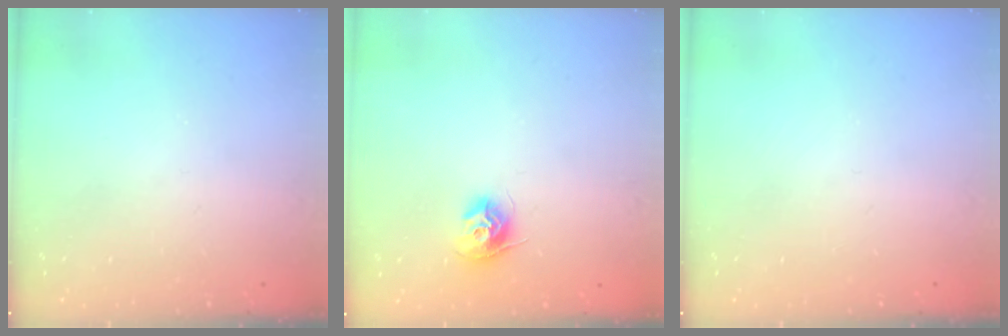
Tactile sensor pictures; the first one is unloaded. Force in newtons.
{"total": 9.7, "press": 9.7, "slide": 0.5}
{"total": 0.0}